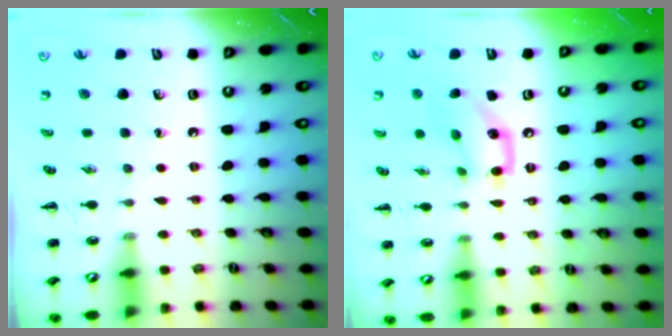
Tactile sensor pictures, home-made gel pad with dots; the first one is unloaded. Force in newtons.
{"total": 12.7, "press": 12.6, "slide": 0.8}